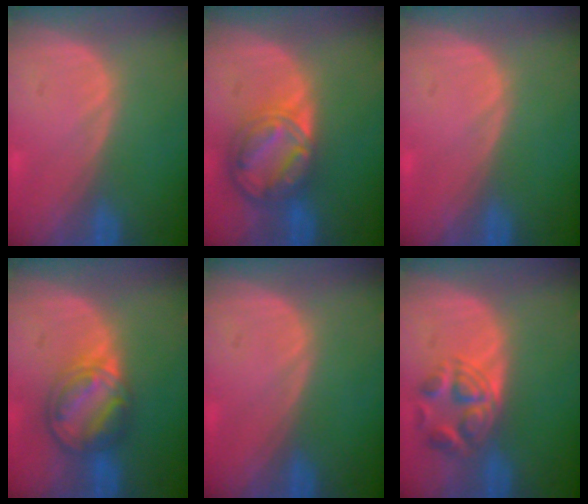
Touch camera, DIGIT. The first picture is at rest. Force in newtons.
{"total": 8.6, "press": 7.2, "slide": 4.6}
{"total": 0.0}
{"total": 7.7, "press": 6.8, "slide": 3.6}
{"total": 0.0}
{"total": 5.5, "press": 5.1, "slide": 2.0}